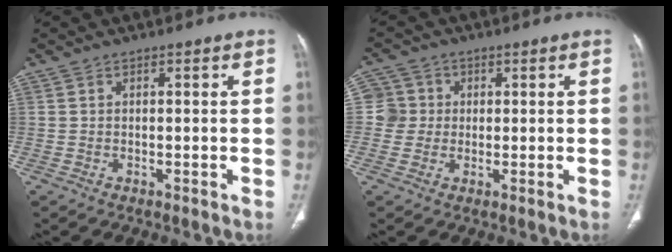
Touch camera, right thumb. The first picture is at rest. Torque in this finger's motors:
{"motor_torque": [-0.05, -0.16, 0.01, 0.43, -0.03]}